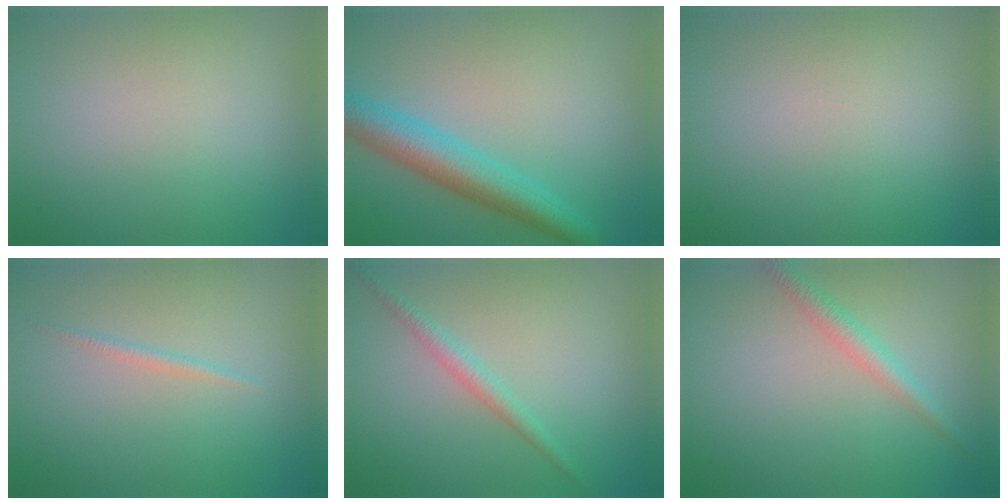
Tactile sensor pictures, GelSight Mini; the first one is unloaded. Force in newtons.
{"total": 5.3, "press": 5.3, "slide": 0.2}
{"total": 0.0}
{"total": 0.8, "press": 0.8, "slide": 0.0}
{"total": 1.8, "press": 1.8, "slide": 0.0}
{"total": 2.2, "press": 2.2, "slide": 0.1}